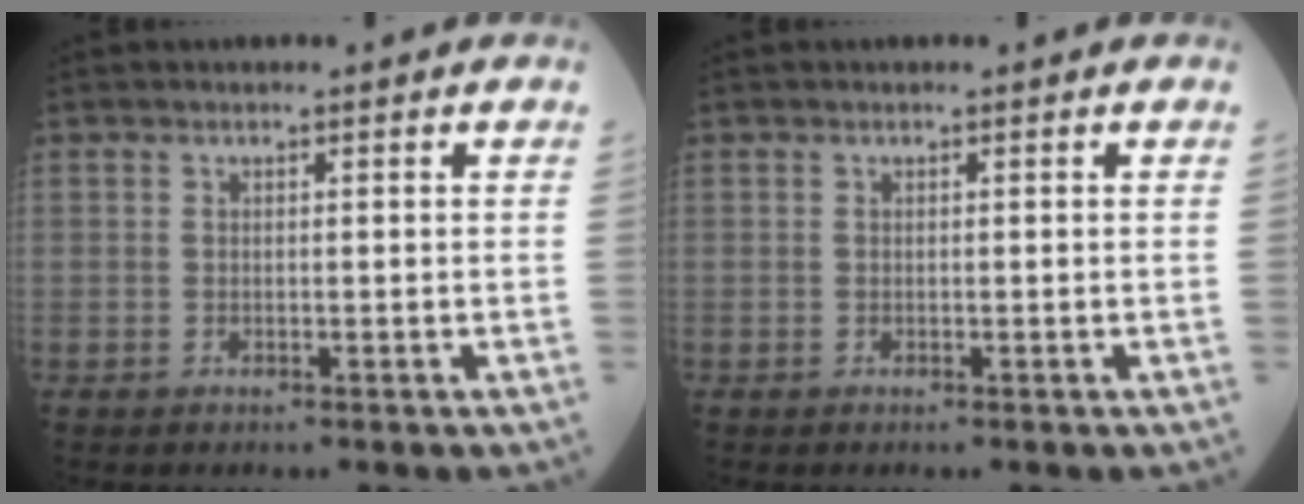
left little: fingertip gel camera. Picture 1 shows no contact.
{"total": 0.0}